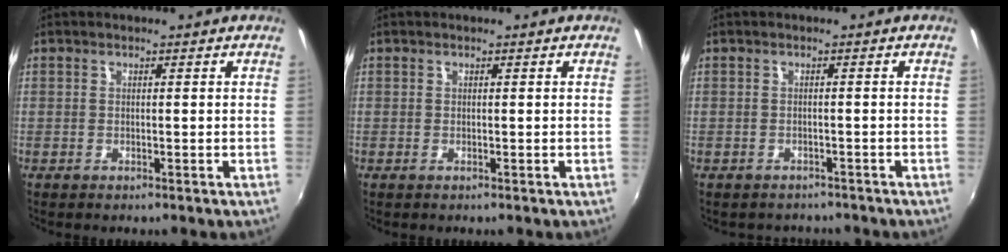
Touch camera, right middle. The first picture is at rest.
{"total": 0.0}
{"total": 3.3, "force": [-2.9, 1.6, 0.4], "torque": [-0.016, -0.013, -0.038]}